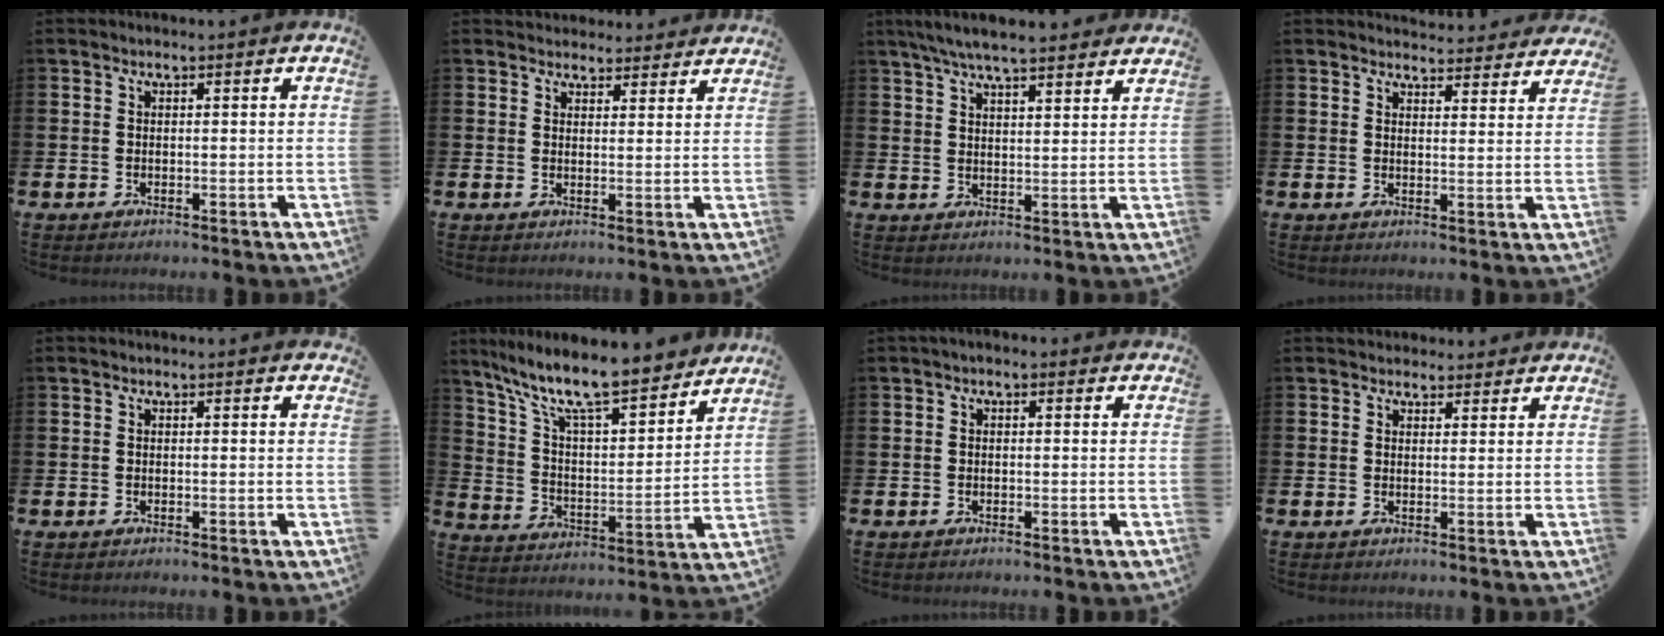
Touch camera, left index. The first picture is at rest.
{"total": 3.4, "force": [3.2, 1.1, -0.3], "torque": [0.012, -0.016, 0.056]}
{"total": 6.3, "force": [5.9, 0.8, 2.1], "torque": [-0.050, -0.021, 0.107]}
{"total": 4.1, "force": [4.1, 0.7, -0.2], "torque": [0.007, -0.029, 0.072]}
{"total": 0.0}
{"total": 11.5, "force": [10.2, 1.9, 5.1], "torque": [-0.125, -0.073, 0.170]}
{"total": 0.6, "force": [-0.2, 0.4, 0.4], "torque": [-0.001, 0.003, -0.006]}
{"total": 2.6, "force": [2.4, 0.9, -0.2], "torque": [0.012, -0.010, 0.042]}